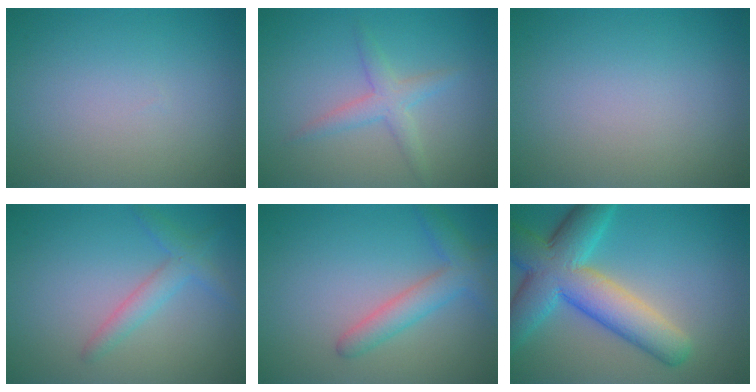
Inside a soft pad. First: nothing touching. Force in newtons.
{"total": 2.4, "press": 2.4, "slide": 0.0}
{"total": 0.0}
{"total": 2.4, "press": 2.4, "slide": 0.1}
{"total": 3.3, "press": 3.3, "slide": 0.2}
{"total": 9.5, "press": 9.5, "slide": 0.4}